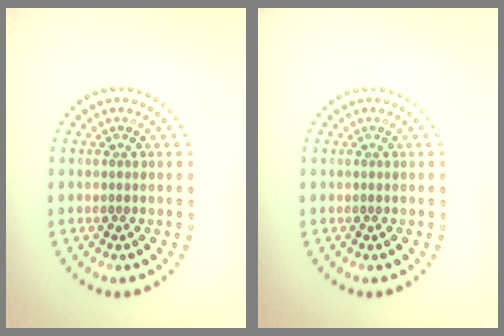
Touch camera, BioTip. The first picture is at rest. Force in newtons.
{"total": 0.0}